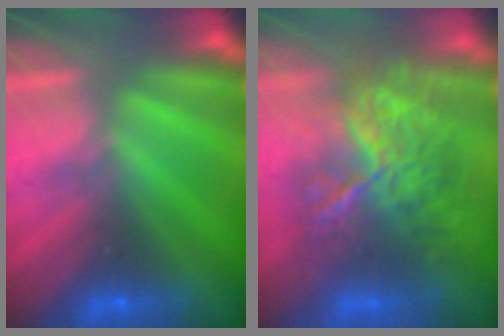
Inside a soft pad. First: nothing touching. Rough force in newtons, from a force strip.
{"total": 9.8}